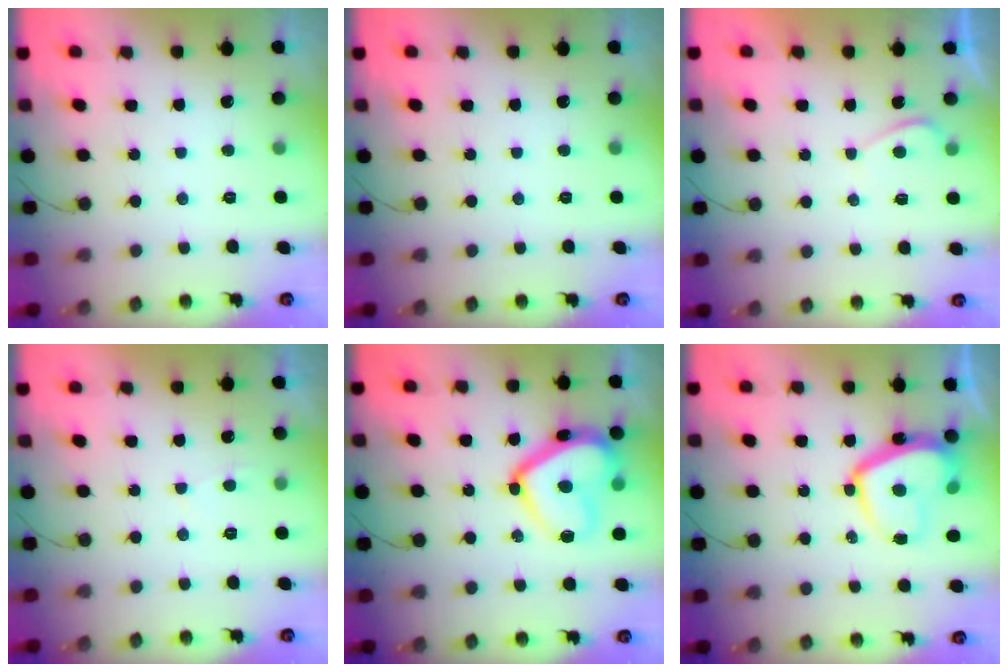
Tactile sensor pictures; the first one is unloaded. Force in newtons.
{"total": 0.0}
{"total": 0.6, "press": 0.3, "slide": 0.5}
{"total": 2.0, "press": 1.9, "slide": 0.3}
{"total": 17.6, "press": 17.5, "slide": 1.8}
{"total": 13.5, "press": 13.4, "slide": 1.2}